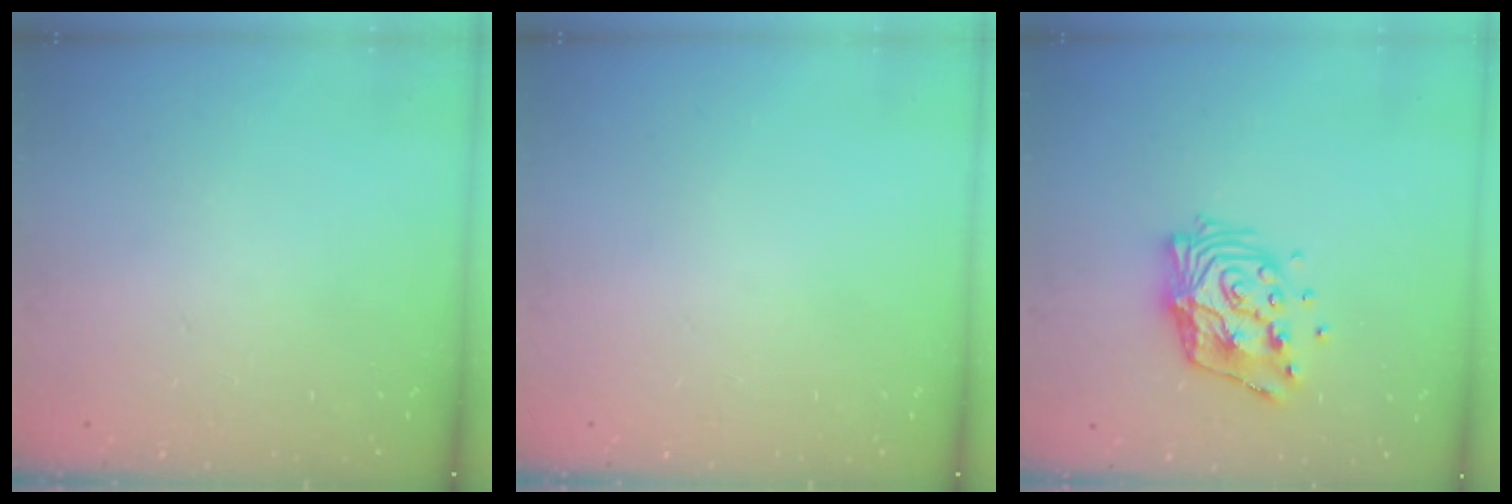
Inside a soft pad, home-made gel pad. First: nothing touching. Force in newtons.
{"total": 0.0}
{"total": 13.7, "press": 13.6, "slide": 1.5}